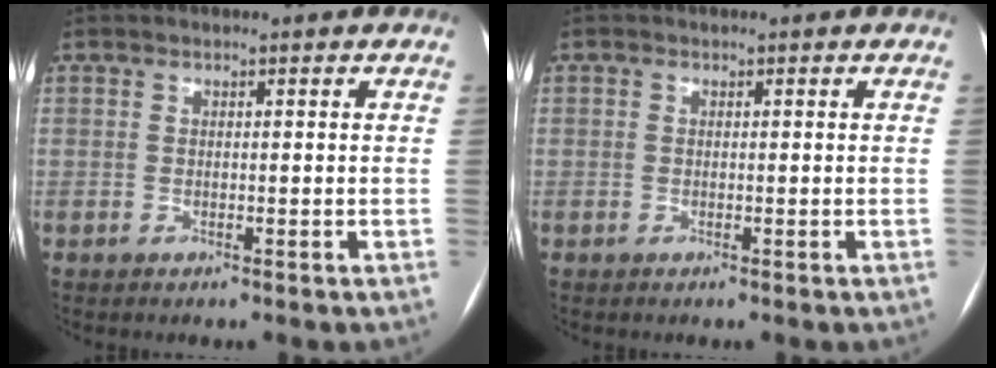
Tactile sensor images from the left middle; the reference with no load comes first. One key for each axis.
{"total": 0.0}